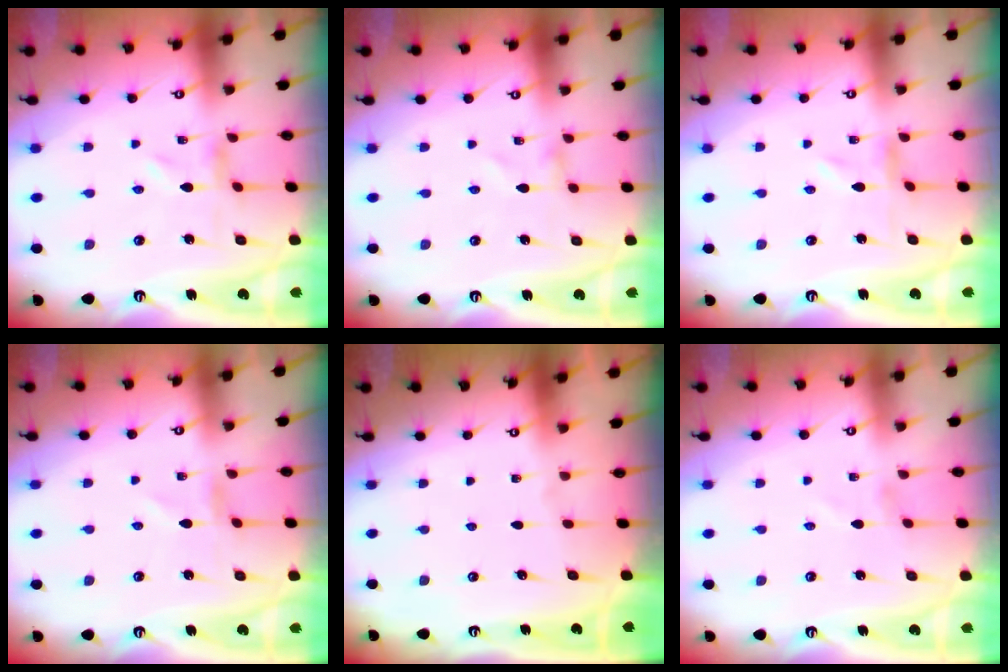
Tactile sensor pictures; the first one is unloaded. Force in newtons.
{"total": 0.9, "press": 0.9, "slide": 0.1}
{"total": 0.0}
{"total": 0.0}
{"total": 0.0}
{"total": 1.4, "press": 1.4, "slide": 0.2}